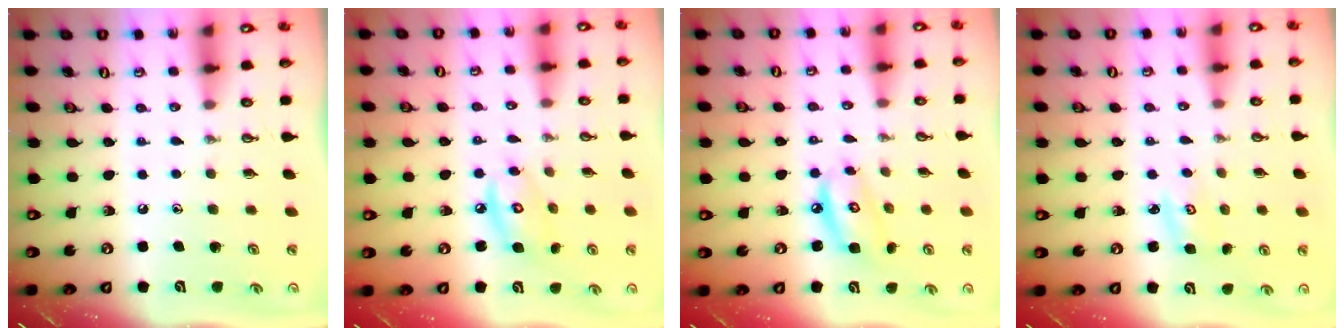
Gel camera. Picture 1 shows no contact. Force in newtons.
{"total": 7.7, "press": 7.7, "slide": 0.5}
{"total": 7.8, "press": 7.7, "slide": 0.7}
{"total": 2.9, "press": 2.9, "slide": 0.3}